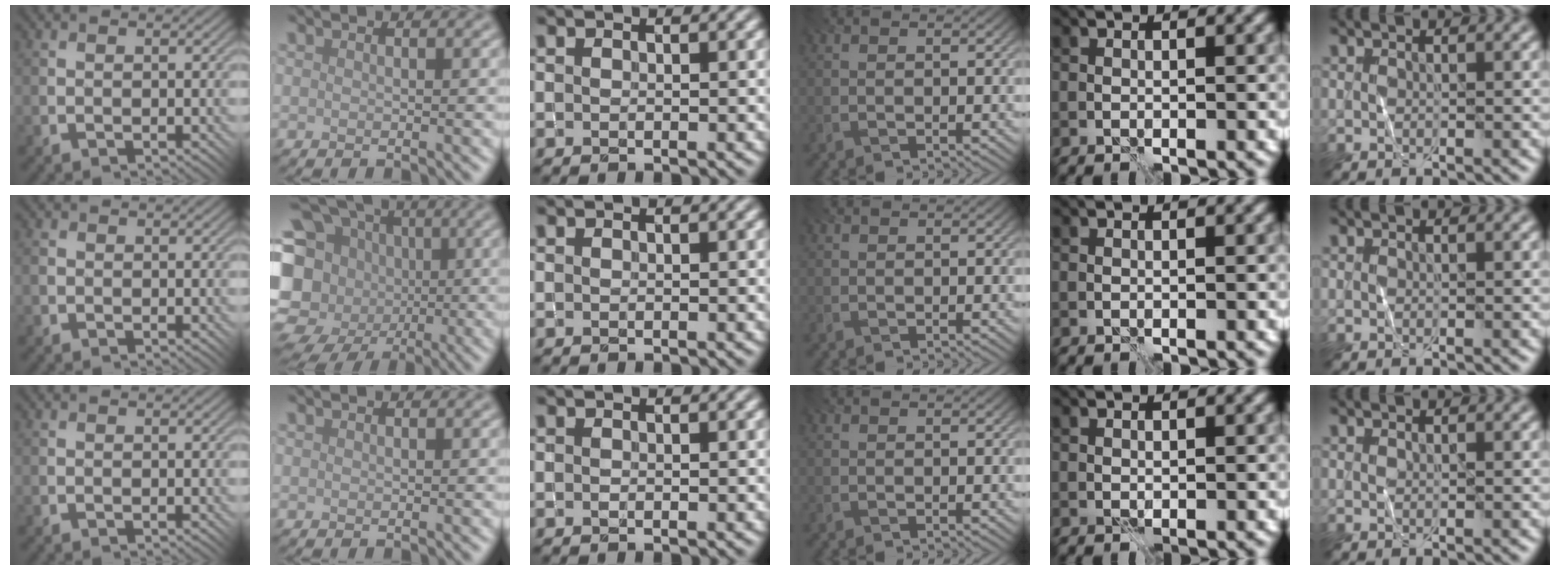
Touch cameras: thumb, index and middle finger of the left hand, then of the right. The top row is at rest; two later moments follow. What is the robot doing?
{"motion": "fold", "object": "shorts"}